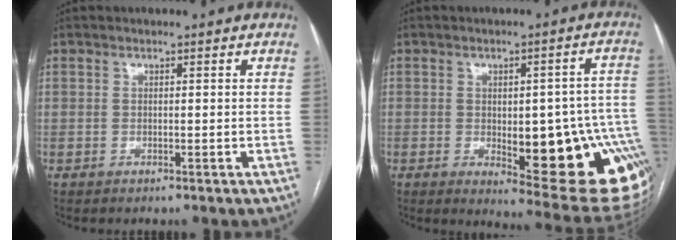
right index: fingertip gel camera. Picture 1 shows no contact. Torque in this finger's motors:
{"motor_torque": [2.01, -0.13, 0.47, 0.14]}